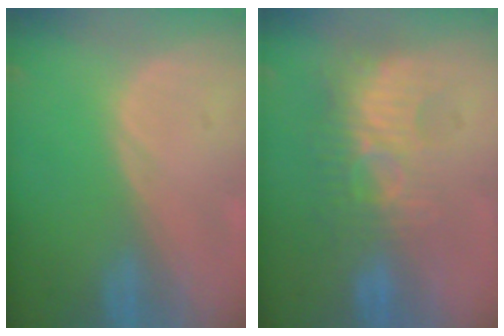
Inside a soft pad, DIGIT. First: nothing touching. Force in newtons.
{"total": 9.1, "press": 8.2, "slide": 3.9}